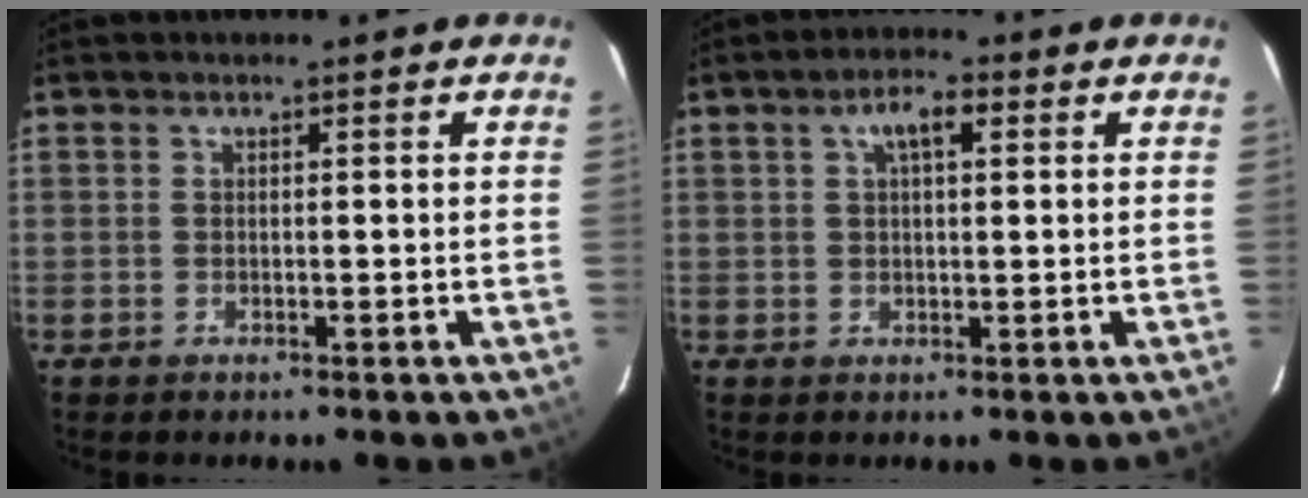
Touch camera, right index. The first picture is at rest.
{"total": 4.5, "force": [1.7, 1.8, 3.8], "torque": [-0.066, 0.015, 0.030]}